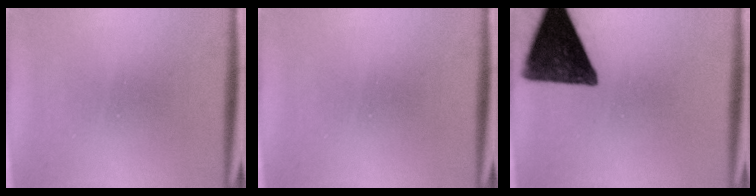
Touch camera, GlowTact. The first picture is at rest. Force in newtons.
{"total": 0.0}
{"total": 14.5}